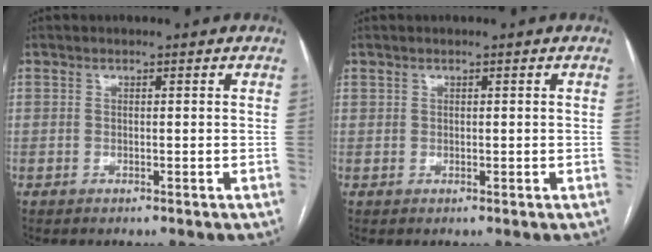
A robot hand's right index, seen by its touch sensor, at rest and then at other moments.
{"total": 0.6, "force": [0.4, 0.4, 0.0], "torque": [0.006, 0.000, 0.007]}